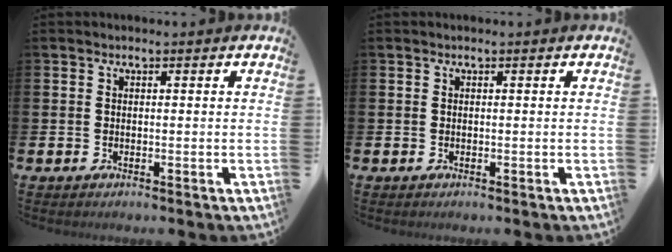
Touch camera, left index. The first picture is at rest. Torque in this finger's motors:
{"motor_torque": [0.12, 0.04, 0.02, 0.00]}